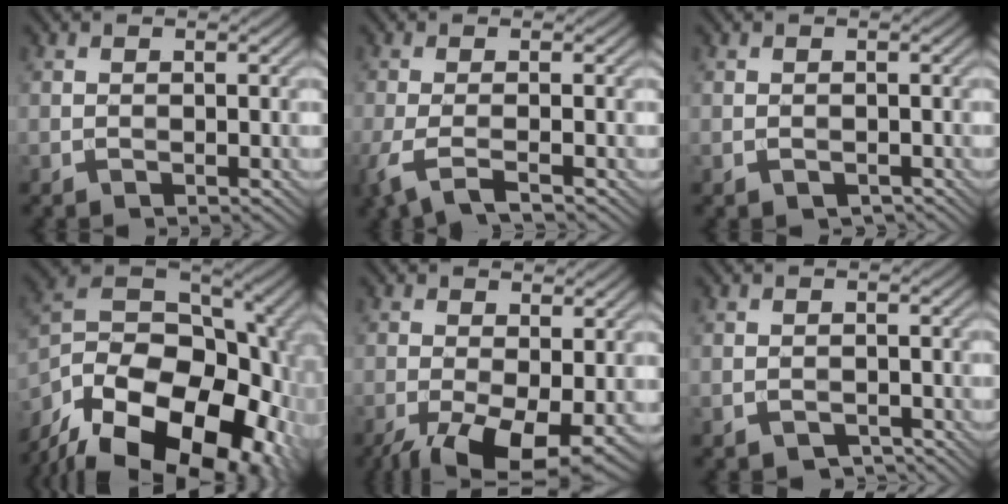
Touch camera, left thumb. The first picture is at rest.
{"total": 4.1, "force": [-2.1, 0.7, 3.4], "torque": [-0.068, -0.005, -0.052]}
{"total": 0.8, "force": [-0.4, 0.6, 0.3], "torque": [-0.007, -0.006, -0.006]}
{"total": 20.1, "force": [-10.8, 12.1, 12.0], "torque": [-0.229, -0.037, -0.166]}
{"total": 9.8, "force": [-4.3, 4.0, 7.9], "torque": [-0.154, -0.025, -0.064]}
{"total": 1.5, "force": [-1.1, 0.8, 0.6], "torque": [-0.009, -0.004, -0.019]}